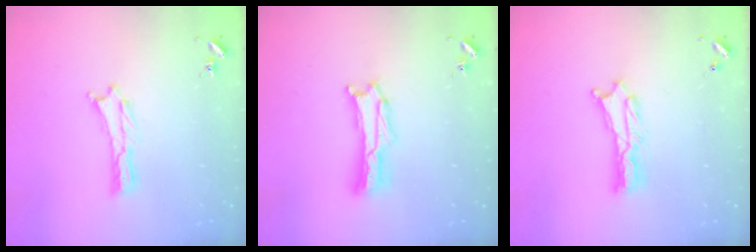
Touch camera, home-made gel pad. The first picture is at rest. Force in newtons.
{"total": 1.7, "press": 1.7, "slide": 0.3}
{"total": 1.8, "press": 1.7, "slide": 0.2}